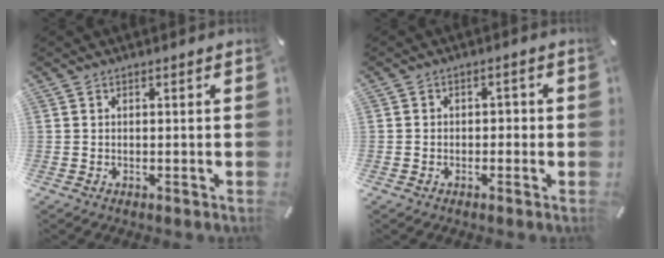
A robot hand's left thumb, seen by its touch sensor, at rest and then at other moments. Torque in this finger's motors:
{"motor_torque": [0.14, -0.24, -0.09, 0.04, 0.01]}